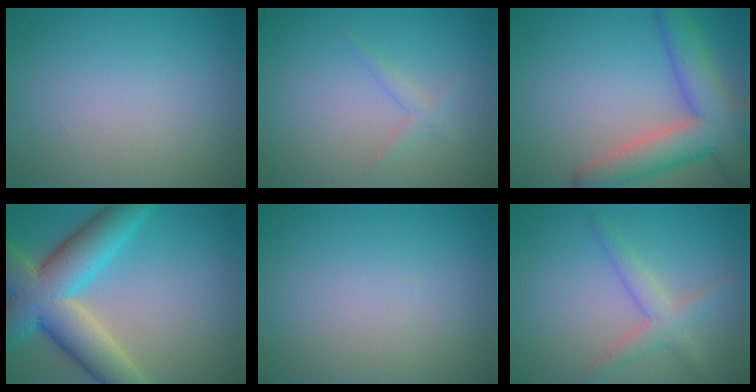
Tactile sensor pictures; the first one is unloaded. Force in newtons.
{"total": 1.1, "press": 1.1, "slide": 0.1}
{"total": 7.5, "press": 7.5, "slide": 0.4}
{"total": 10.3, "press": 10.3, "slide": 0.6}
{"total": 0.0}
{"total": 2.7, "press": 2.7, "slide": 0.1}